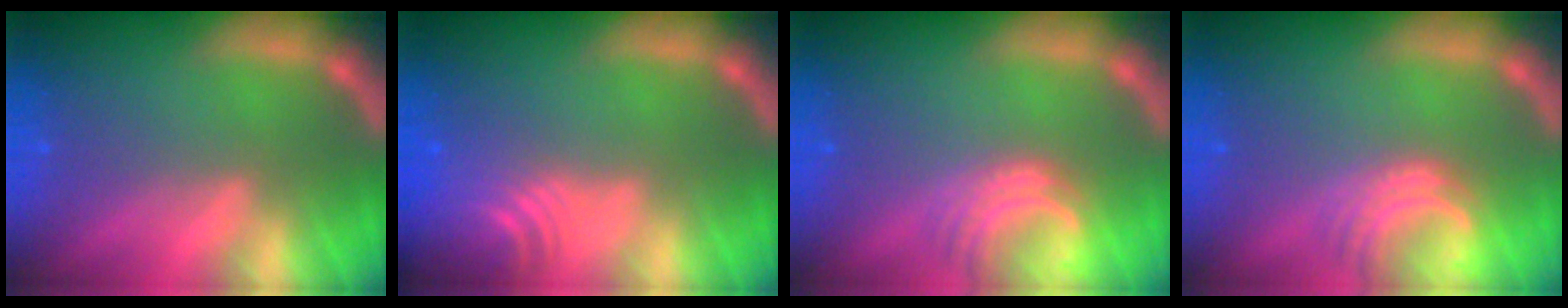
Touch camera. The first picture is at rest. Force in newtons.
{"total": 8.0}
{"total": 4.0}
{"total": 4.0}